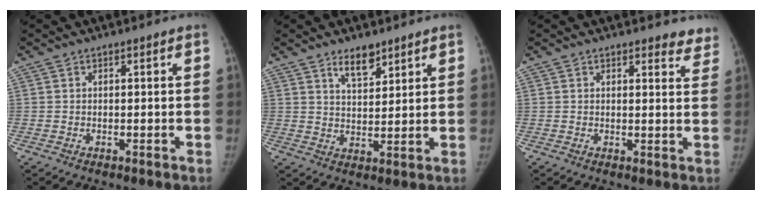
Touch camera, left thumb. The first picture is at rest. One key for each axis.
{"total": 5.4, "fx": 3.9, "fy": 2.3, "fz": 2.8, "tx": -0.028, "ty": -0.032, "tz": 0.069}
{"total": 5.1, "fx": 4.7, "fy": 1.9, "fz": 0.8, "tx": 0.027, "ty": -0.027, "tz": 0.034}